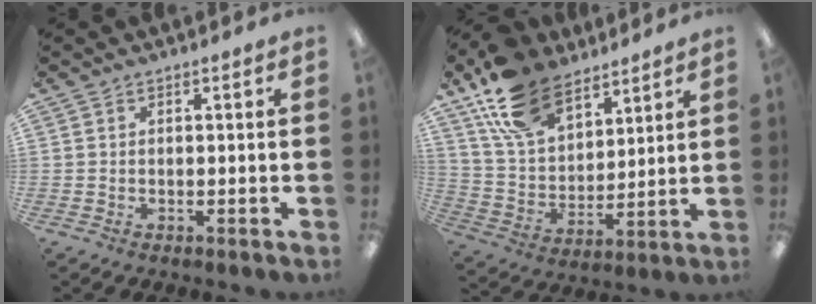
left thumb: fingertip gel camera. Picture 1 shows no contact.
{"total": 17.0, "force": [11.6, 9.5, 8.0], "torque": [-0.170, -0.044, 0.222]}